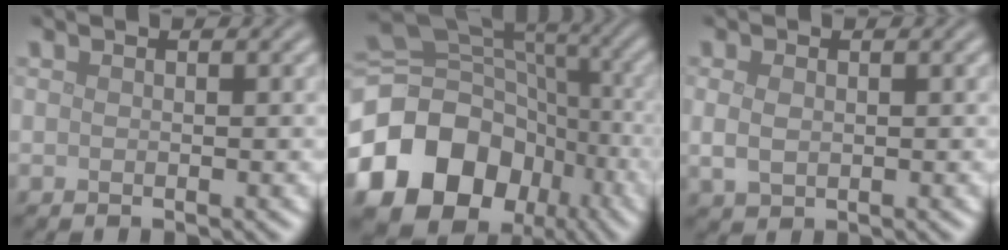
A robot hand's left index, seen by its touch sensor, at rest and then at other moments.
{"total": 17.9, "force": [-7.3, 14.2, 7.9], "torque": [-0.179, -0.011, -0.126]}
{"total": 1.9, "force": [0.1, 1.4, 1.4], "torque": [-0.033, -0.001, 0.005]}